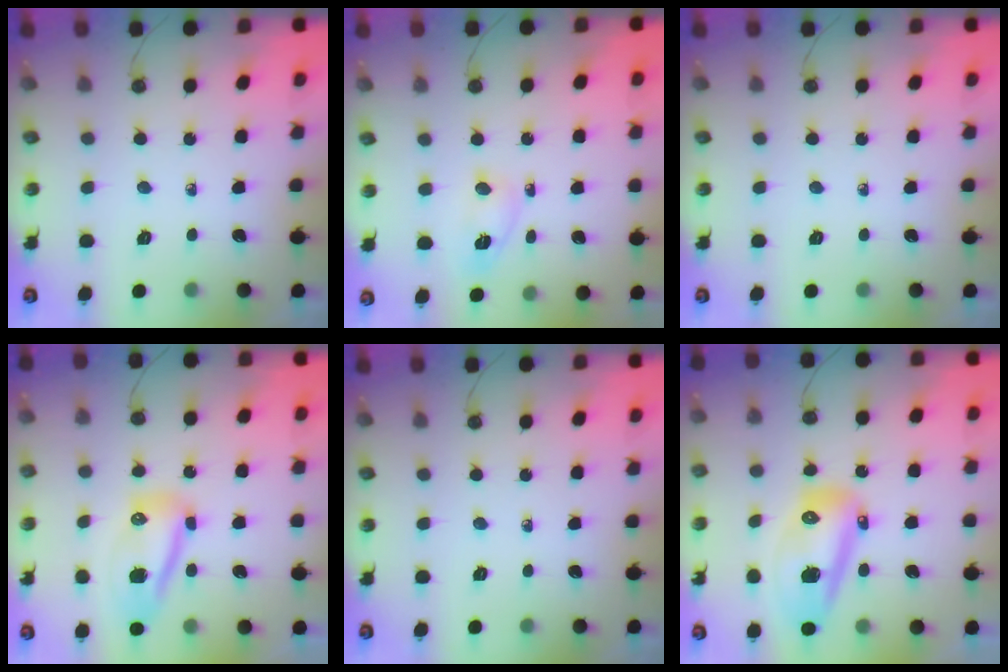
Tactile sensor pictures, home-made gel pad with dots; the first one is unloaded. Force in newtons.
{"total": 3.6, "press": 3.6, "slide": 0.3}
{"total": 0.0}
{"total": 9.5, "press": 9.4, "slide": 1.7}
{"total": 0.0}
{"total": 14.3, "press": 14.0, "slide": 3.3}